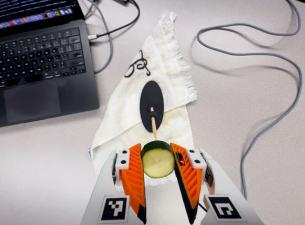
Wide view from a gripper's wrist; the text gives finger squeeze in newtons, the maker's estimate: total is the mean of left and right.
{"total": 12.3, "left": 12.2, "right": 12.4}